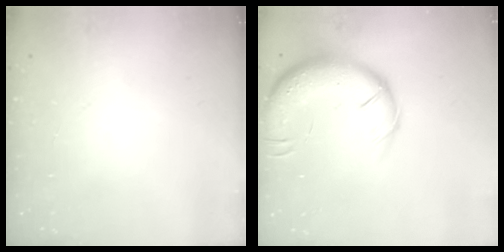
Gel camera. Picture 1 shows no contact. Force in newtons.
{"total": 16.8, "press": 16.3, "slide": 4.1}